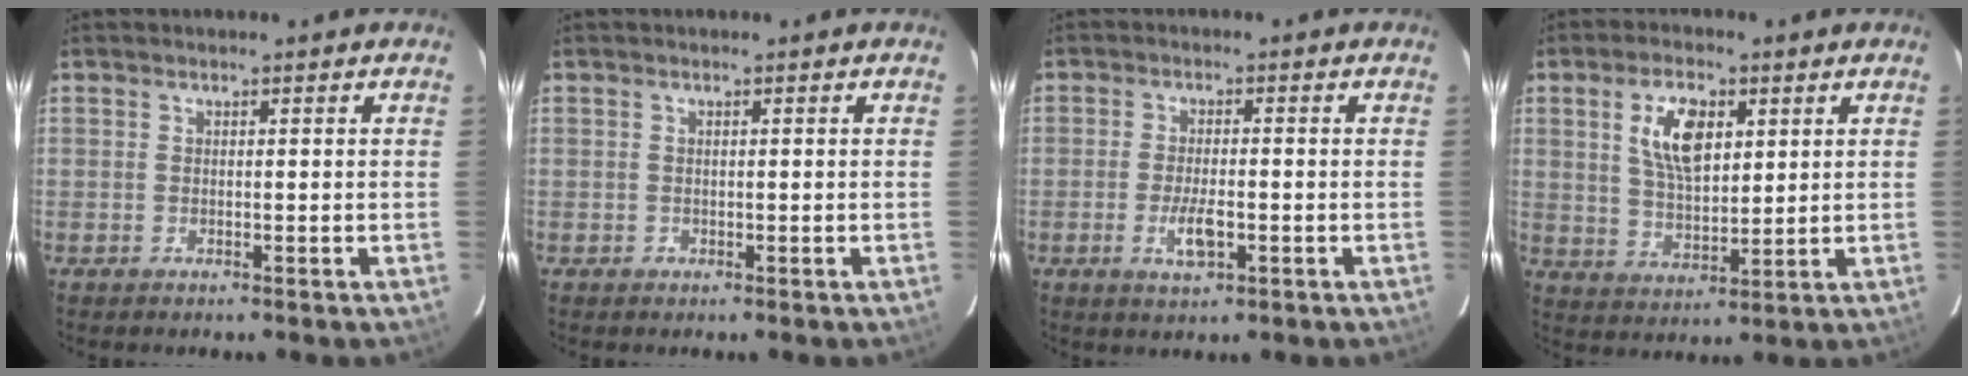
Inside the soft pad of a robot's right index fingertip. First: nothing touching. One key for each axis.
{"total": 0.7, "fx": -0.2, "fy": 0.6, "fz": 0.0, "tx": 0.003, "ty": 0.001, "tz": -0.002}
{"total": 5.0, "fx": -1.7, "fy": 1.8, "fz": 4.3, "tx": -0.090, "ty": -0.006, "tz": -0.030}
{"total": 9.6, "fx": 3.4, "fy": 4.7, "fz": 7.6, "tx": -0.144, "ty": 0.009, "tz": 0.067}